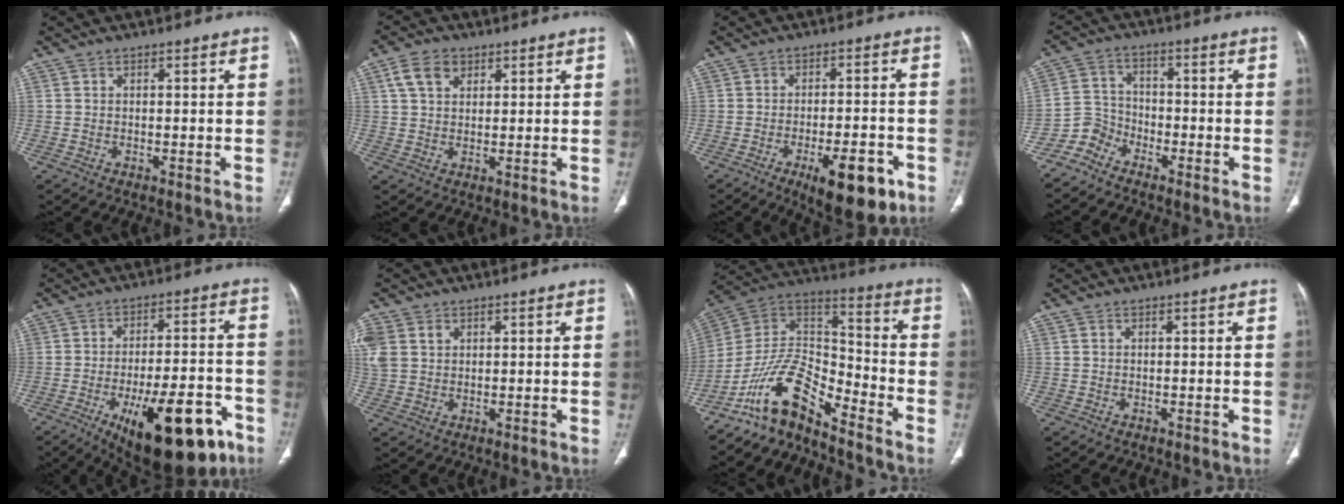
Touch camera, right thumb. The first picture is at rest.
{"total": 5.7, "force": [2.6, 3.8, 3.2], "torque": [-0.049, 0.000, 0.049]}
{"total": 12.4, "force": [-6.1, 4.5, 9.8], "torque": [-0.124, 0.019, -0.079]}
{"total": 4.9, "force": [-4.0, 2.8, -0.1], "torque": [0.015, 0.031, -0.094]}
{"total": 21.5, "force": [-10.8, 8.4, 16.5], "torque": [-0.196, 0.049, -0.148]}
{"total": 8.2, "force": [2.7, 6.4, 4.4], "torque": [-0.122, 0.013, 0.063]}
{"total": 13.6, "force": [-10.6, 4.8, 7.1], "torque": [-0.116, 0.105, -0.206]}
{"total": 0.0}